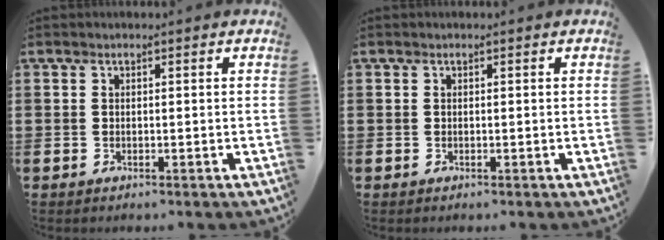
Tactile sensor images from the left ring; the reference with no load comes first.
{"total": 0.0}